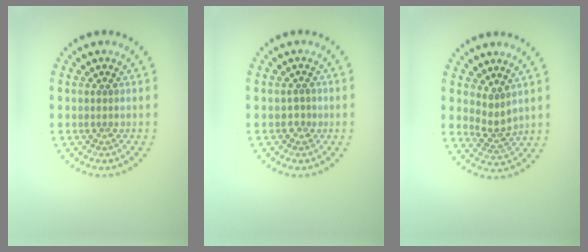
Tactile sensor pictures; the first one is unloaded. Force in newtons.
{"total": 0.9, "press": 0.8, "slide": 0.4}
{"total": 2.0, "press": 1.5, "slide": 1.4}